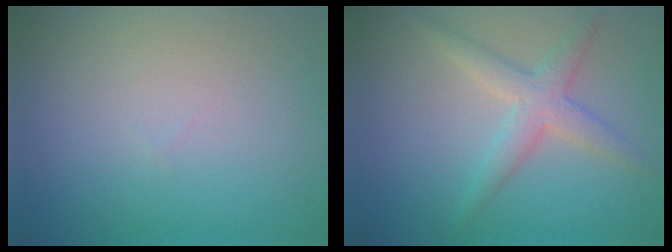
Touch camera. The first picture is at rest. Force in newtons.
{"total": 3.1, "press": 3.1, "slide": 0.1}